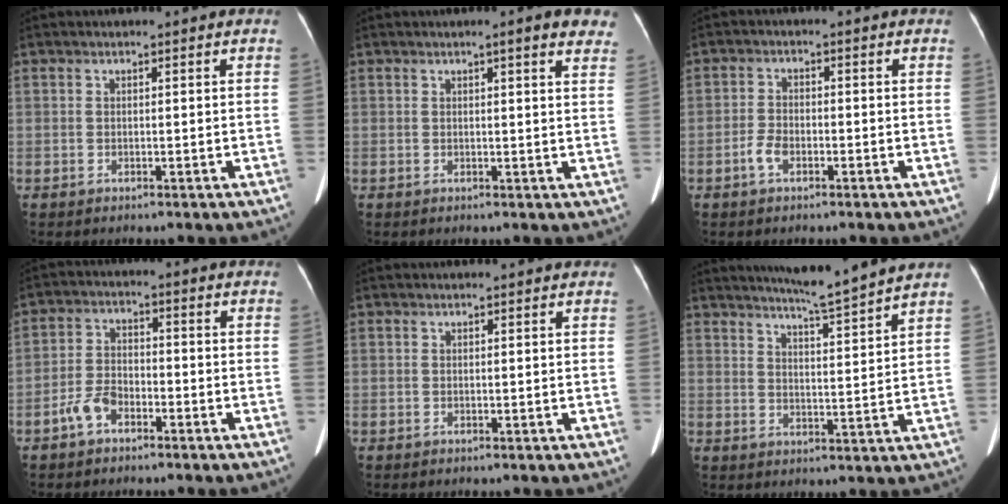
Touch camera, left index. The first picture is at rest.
{"total": 5.2, "force": [3.8, 0.6, 3.5], "torque": [-0.029, 0.004, 0.034]}
{"total": 2.8, "force": [-1.7, 1.4, 1.8], "torque": [-0.043, -0.001, -0.033]}
{"total": 4.7, "force": [-3.0, 2.5, 2.5], "torque": [-0.061, 0.004, -0.058]}
{"total": 1.5, "force": [1.5, 0.0, 0.4], "torque": [-0.010, 0.010, 0.019]}
{"total": 9.4, "force": [8.5, -1.8, 3.6], "torque": [-0.064, -0.013, 0.126]}